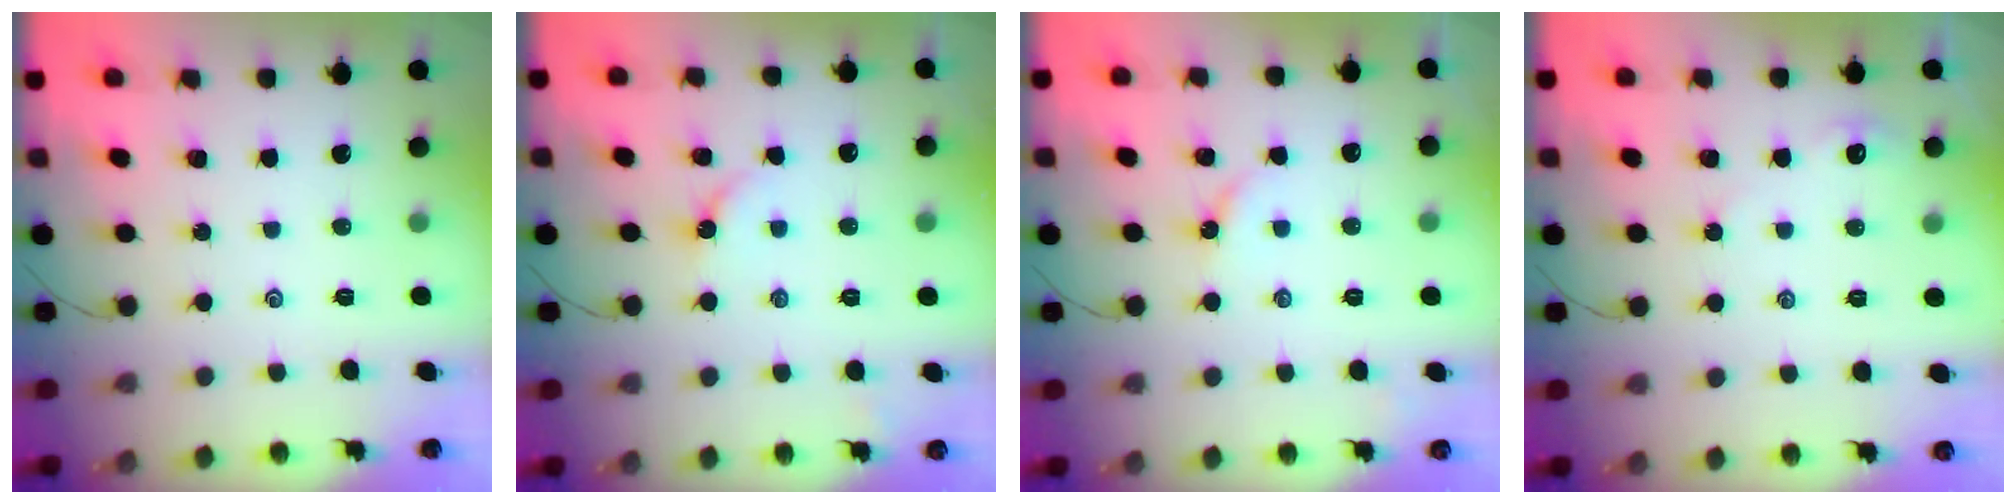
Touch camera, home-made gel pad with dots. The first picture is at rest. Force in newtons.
{"total": 3.3, "press": 3.3, "slide": 0.5}
{"total": 2.9, "press": 2.8, "slide": 0.4}
{"total": 2.6, "press": 2.5, "slide": 0.5}